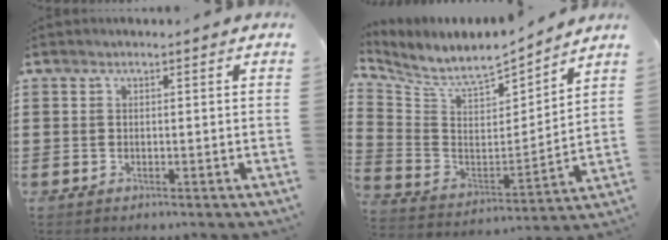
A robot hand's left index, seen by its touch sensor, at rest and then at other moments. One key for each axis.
{"total": 6.7, "fx": 6.0, "fy": 1.7, "fz": 2.3, "tx": -0.078, "ty": -0.047, "tz": 0.100}